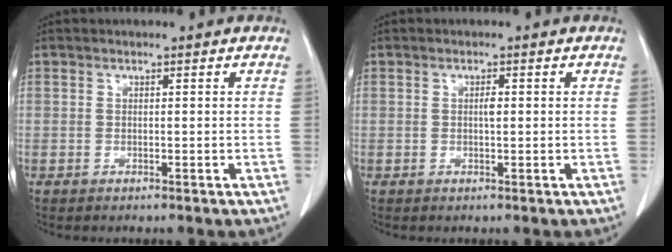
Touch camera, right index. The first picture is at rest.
{"total": 1.1, "force": [0.1, 0.3, 1.1], "torque": [-0.020, 0.002, 0.001]}